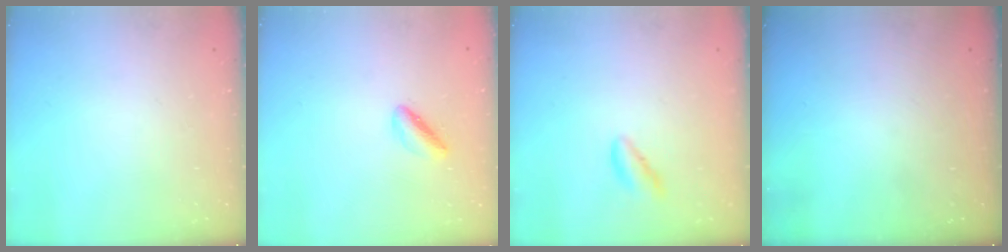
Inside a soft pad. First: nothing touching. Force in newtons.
{"total": 3.2, "press": 3.1, "slide": 0.9}
{"total": 0.0}
{"total": 0.0}